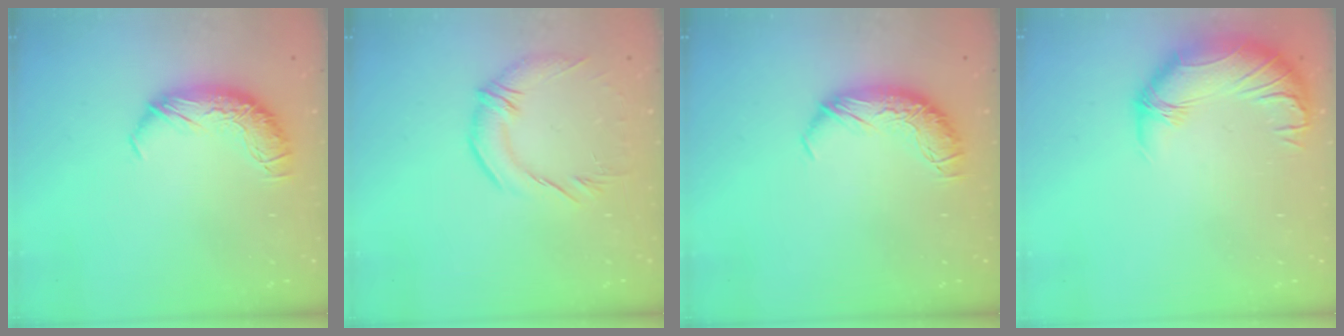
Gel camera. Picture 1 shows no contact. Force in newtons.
{"total": 3.0, "press": 1.4, "slide": 2.6}
{"total": 0.0}
{"total": 2.4, "press": 0.8, "slide": 2.3}